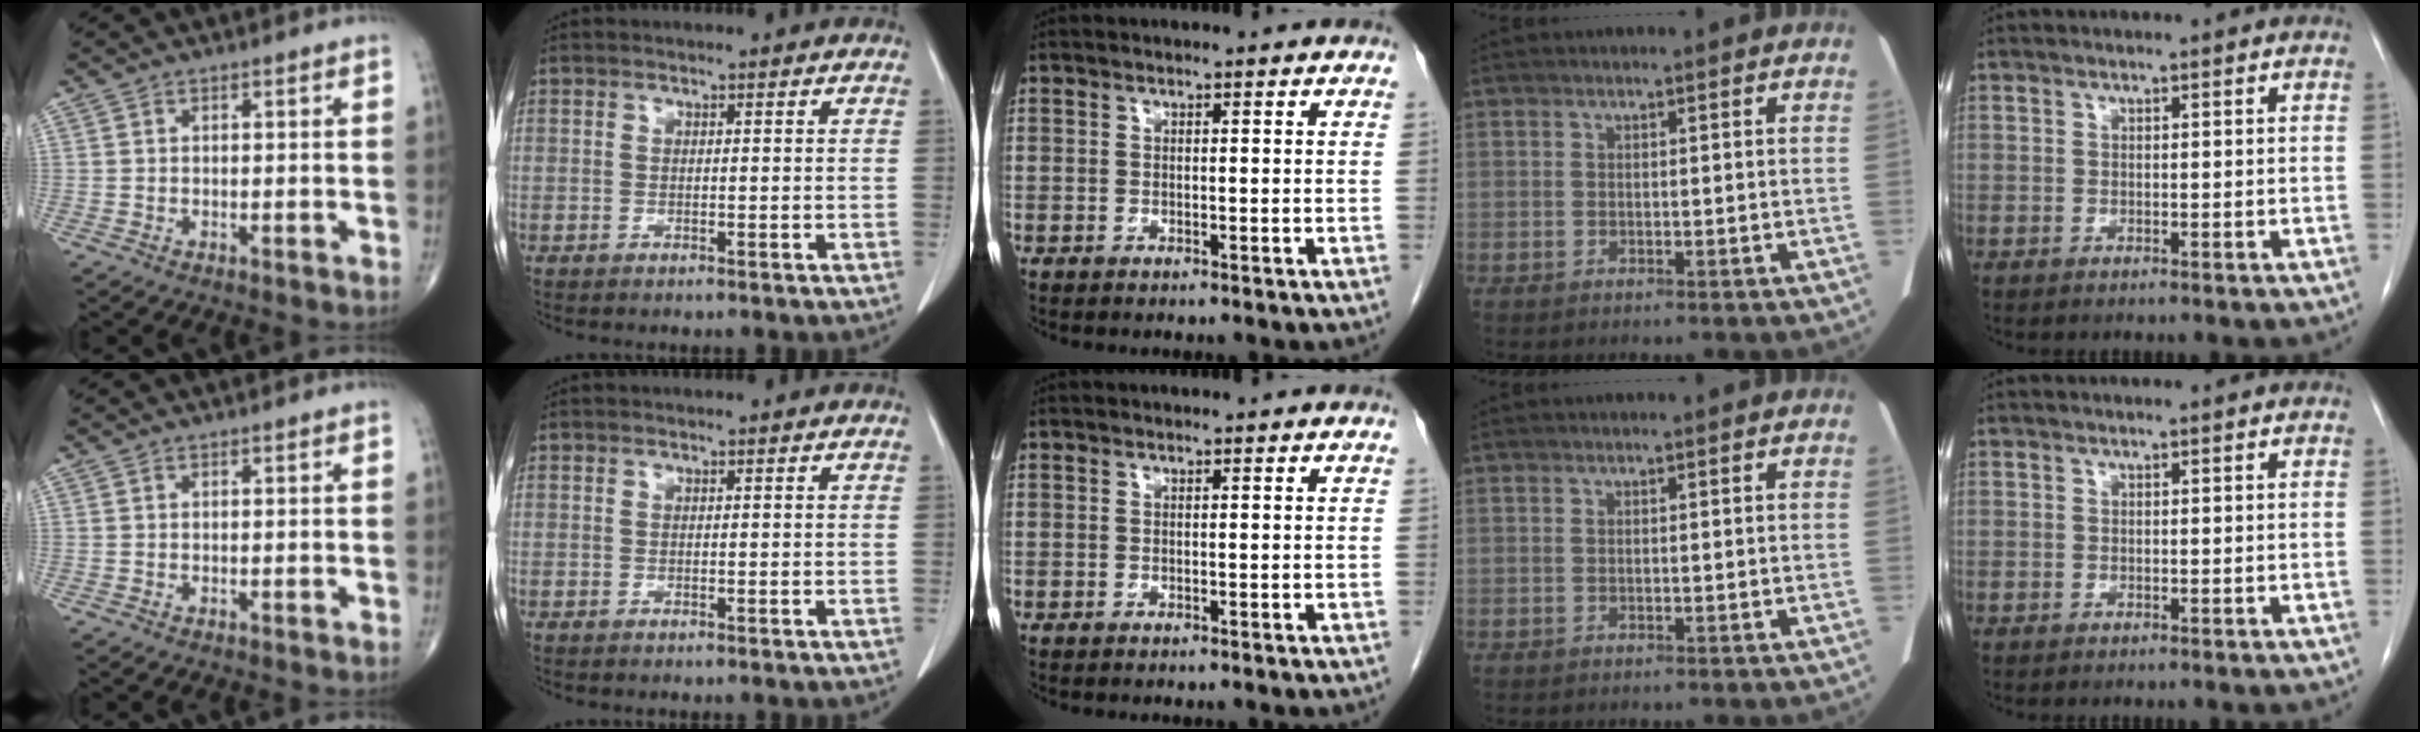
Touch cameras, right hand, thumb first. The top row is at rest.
{}